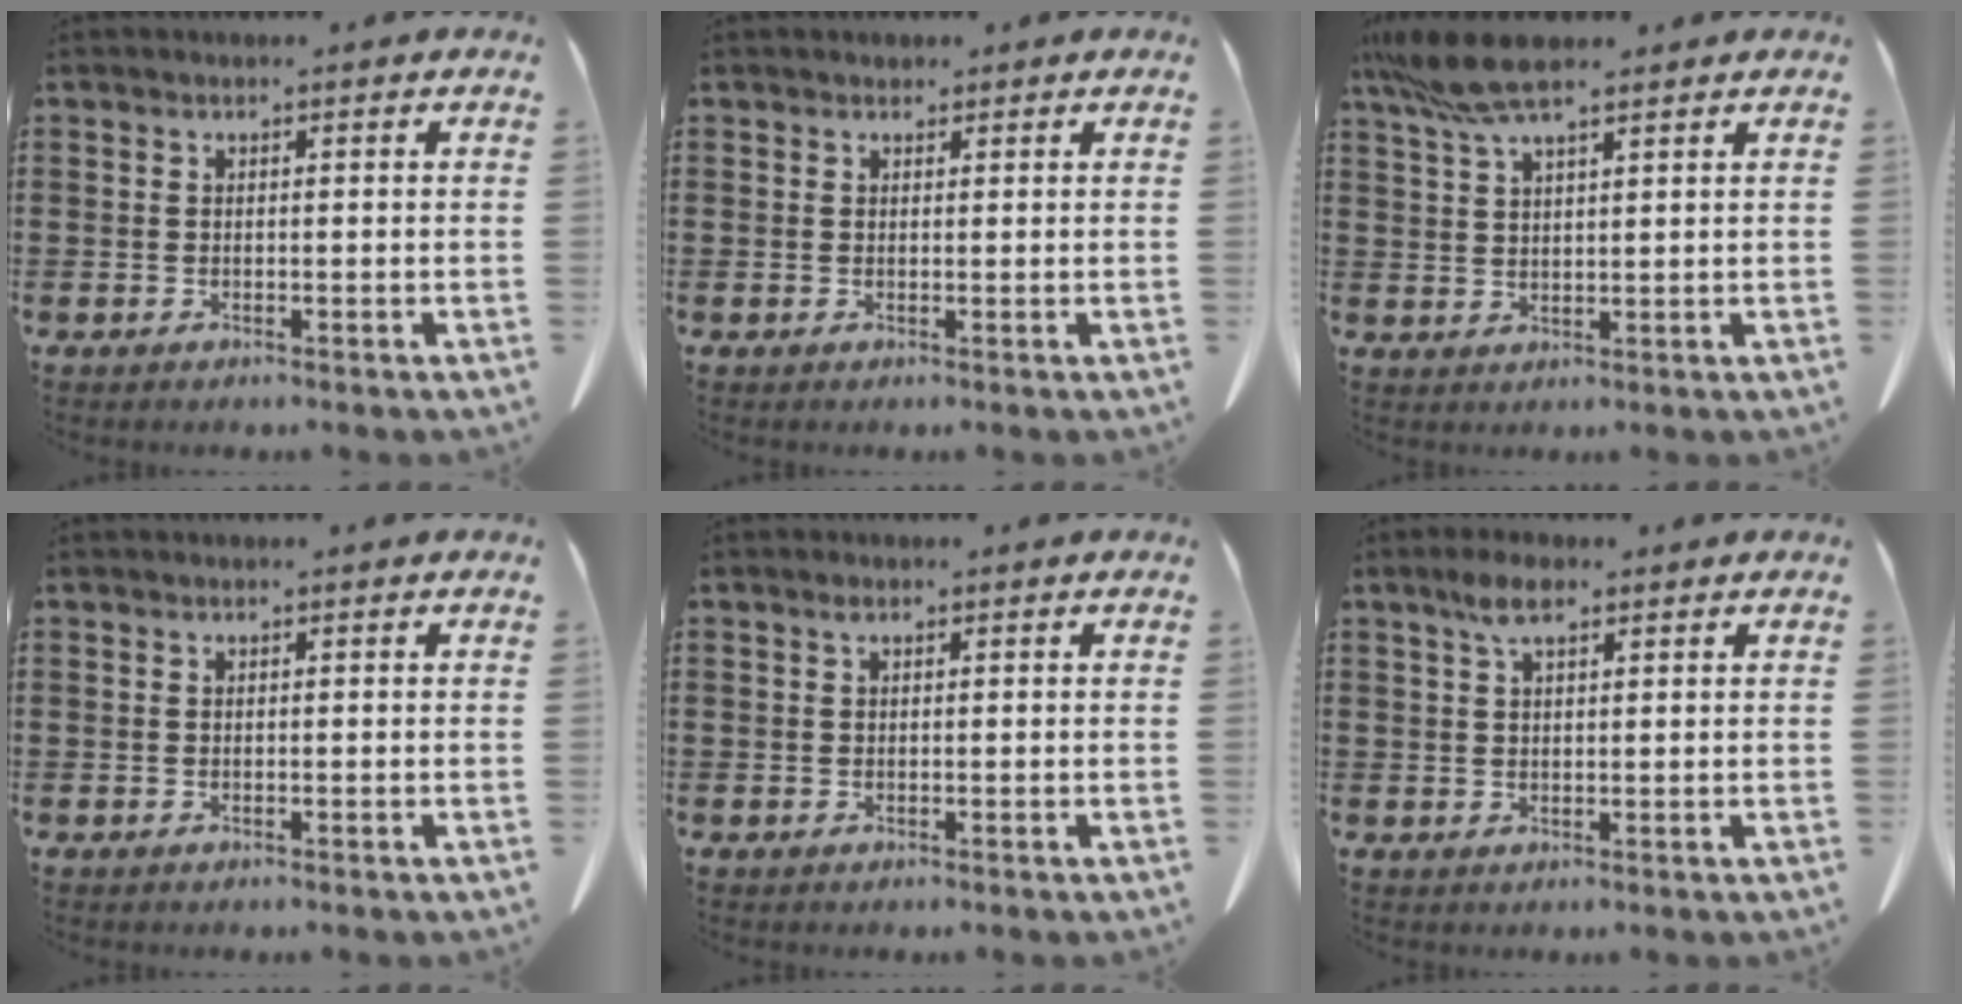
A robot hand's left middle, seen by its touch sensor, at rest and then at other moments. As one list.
[{"total": 1.0, "force": [0.8, 0.6, 0.0], "torque": [0.005, -0.001, 0.016]}, {"total": 7.4, "force": [5.5, 1.4, 4.7], "torque": [-0.112, -0.009, 0.100]}, {"total": 0.0}, {"total": 0.6, "force": [0.3, 0.4, 0.4], "torque": [-0.010, 0.001, 0.007]}, {"total": 3.9, "force": [2.3, 1.3, 2.8], "torque": [-0.062, 0.006, 0.041]}]